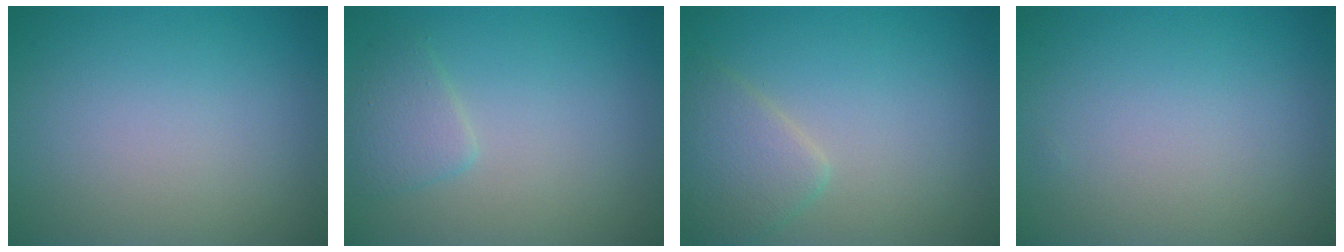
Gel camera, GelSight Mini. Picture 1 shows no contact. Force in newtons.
{"total": 1.9, "press": 1.9, "slide": 0.1}
{"total": 2.8, "press": 2.8, "slide": 0.1}
{"total": 0.0}